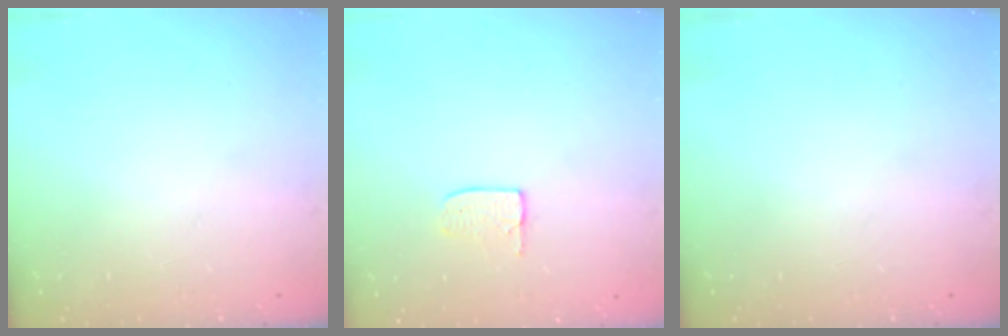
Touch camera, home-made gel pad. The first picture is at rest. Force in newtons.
{"total": 3.7, "press": 3.7, "slide": 0.2}
{"total": 0.0}